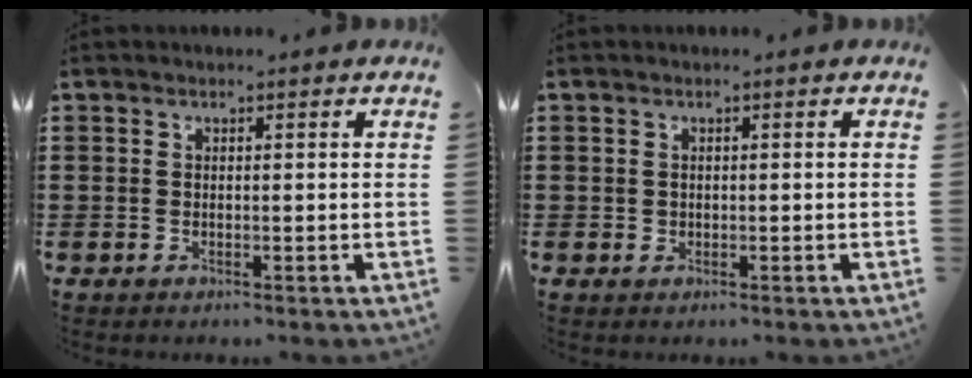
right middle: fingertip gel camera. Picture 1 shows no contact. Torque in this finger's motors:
{"motor_torque": [1.12, 1.02, 0.05, 0.01]}